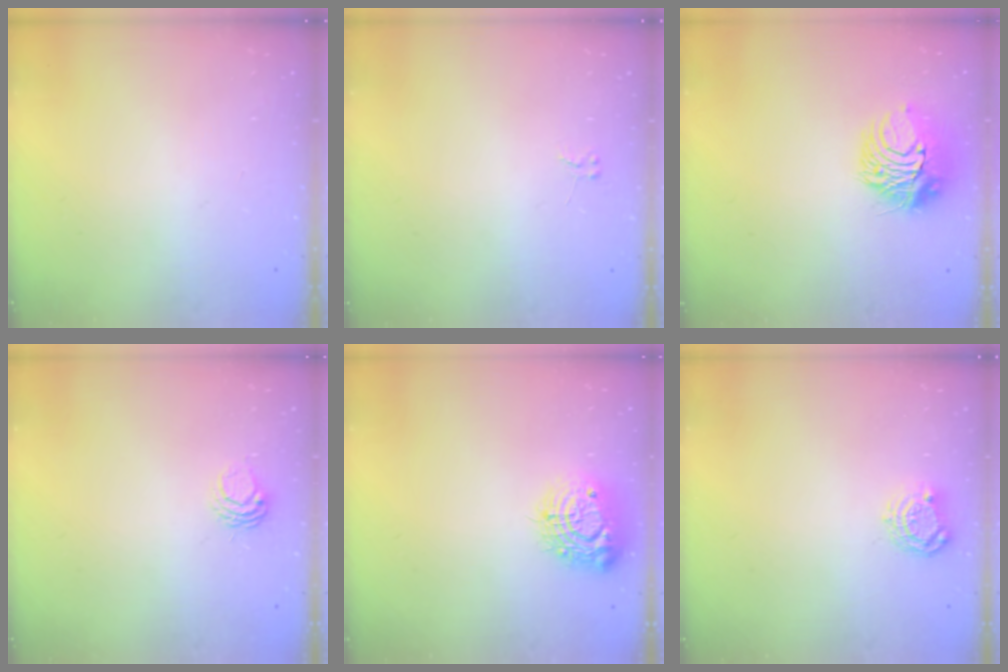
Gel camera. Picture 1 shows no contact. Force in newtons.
{"total": 2.6, "press": 2.6, "slide": 0.3}
{"total": 11.3, "press": 11.2, "slide": 0.6}
{"total": 5.2, "press": 5.2, "slide": 0.4}
{"total": 13.1, "press": 13.1, "slide": 0.8}
{"total": 5.6, "press": 5.6, "slide": 0.6}